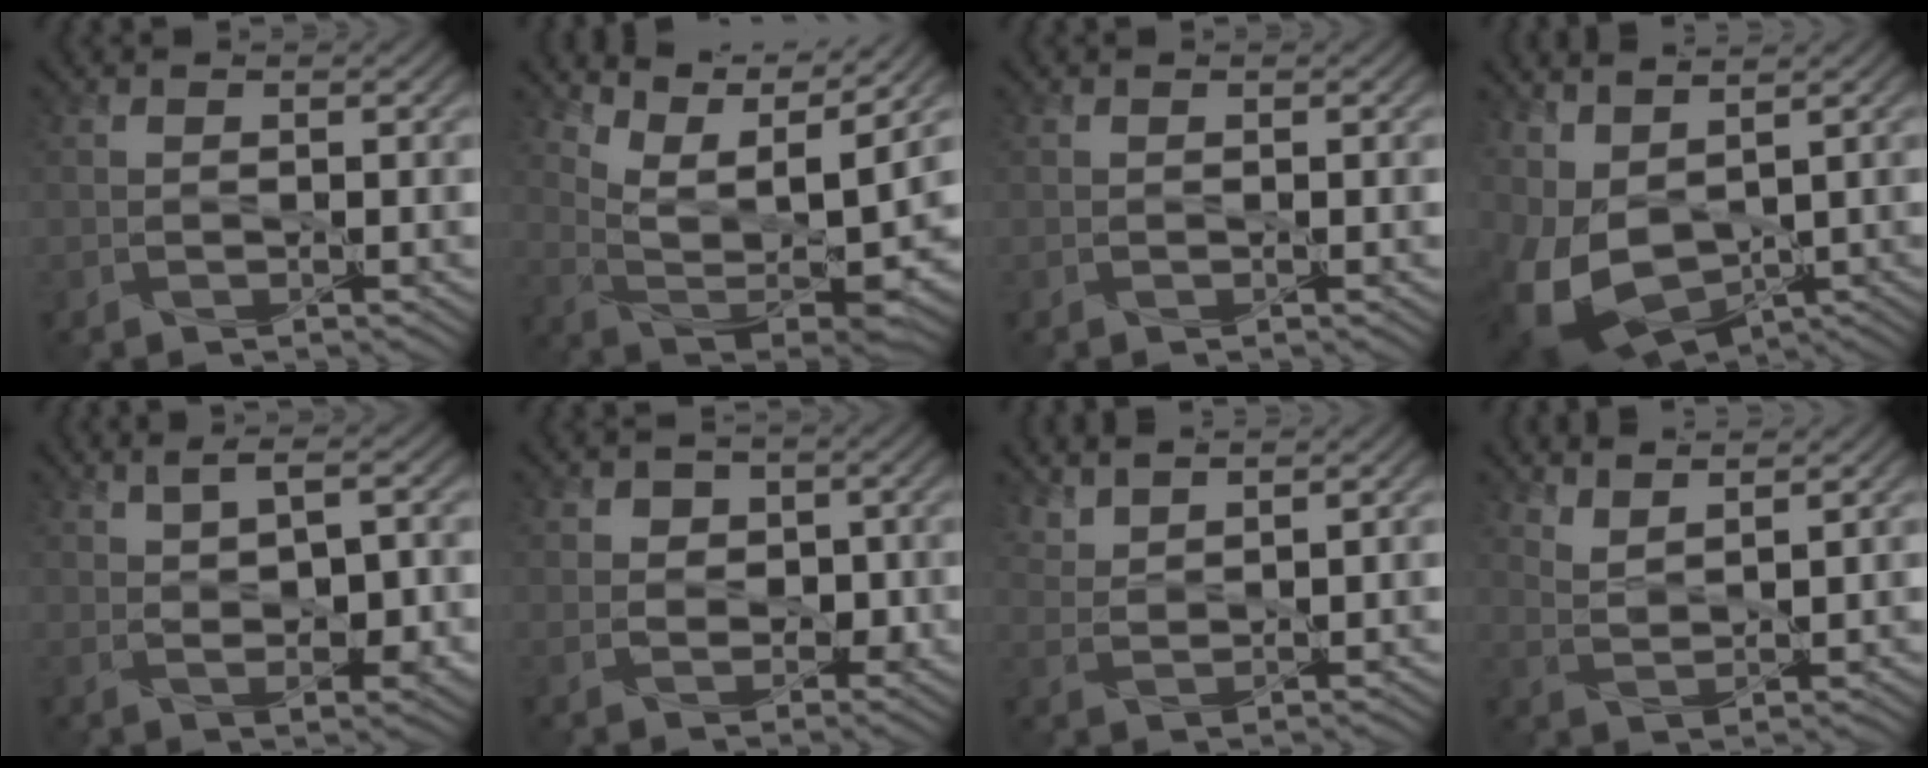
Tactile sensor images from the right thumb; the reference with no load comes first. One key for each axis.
{"total": 10.6, "fx": 7.5, "fy": 2.5, "fz": 7.1, "tx": -0.162, "ty": -0.004, "tz": 0.131}
{"total": 0.0}
{"total": 12.1, "fx": 0.8, "fy": 7.7, "fz": 9.3, "tx": -0.235, "ty": -0.018, "tz": 0.038}
{"total": 5.7, "fx": 0.8, "fy": 2.3, "fz": 5.2, "tx": -0.086, "ty": 0.002, "tz": 0.019}
{"total": 3.7, "fx": 0.7, "fy": 3.2, "fz": 1.8, "tx": -0.037, "ty": 0.001, "tz": 0.006}
{"total": 3.8, "fx": 3.2, "fy": 0.9, "fz": 1.7, "tx": -0.045, "ty": -0.004, "tz": 0.079}
{"total": 4.5, "fx": 3.7, "fy": 1.0, "fz": 2.3, "tx": -0.055, "ty": -0.012, "tz": 0.085}